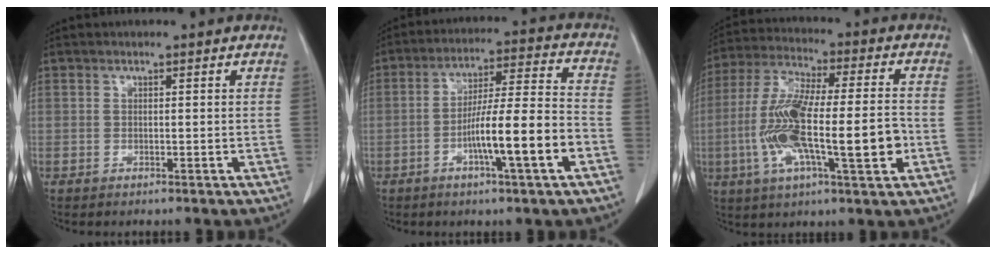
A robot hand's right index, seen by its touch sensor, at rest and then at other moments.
{"total": 12.7, "force": [-4.6, 0.1, 11.8], "torque": [-0.201, 0.007, -0.077]}
{"total": 17.4, "force": [-3.4, 3.1, 16.8], "torque": [-0.318, 0.003, -0.057]}